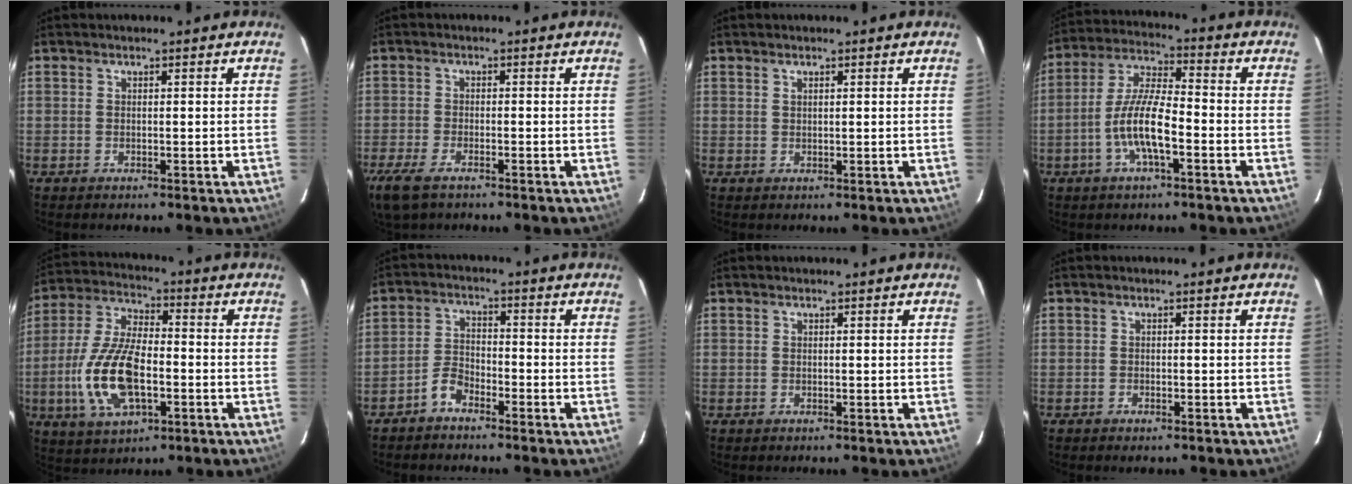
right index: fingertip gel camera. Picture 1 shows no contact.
{"total": 8.0, "force": [-5.4, 3.0, 5.1], "torque": [-0.130, -0.027, -0.106]}
{"total": 0.7, "force": [0.5, 0.3, 0.4], "torque": [-0.007, 0.001, 0.009]}
{"total": 10.0, "force": [-3.7, 2.5, 8.9], "torque": [-0.185, 0.002, -0.070]}
{"total": 15.7, "force": [-3.9, 7.1, 13.5], "torque": [-0.290, -0.002, -0.072]}
{"total": 4.1, "force": [-3.3, 1.7, 1.7], "torque": [-0.044, 0.013, -0.067]}
{"total": 0.0}
{"total": 1.3, "force": [-1.0, 0.6, 0.5], "torque": [-0.013, -0.001, -0.017]}